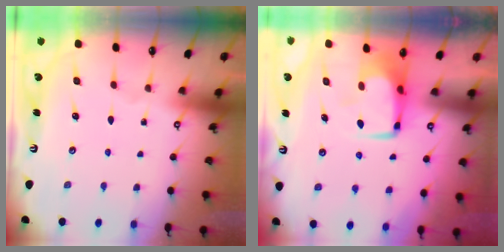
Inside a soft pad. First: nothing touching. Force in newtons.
{"total": 0.9, "press": 0.7, "slide": 0.4}